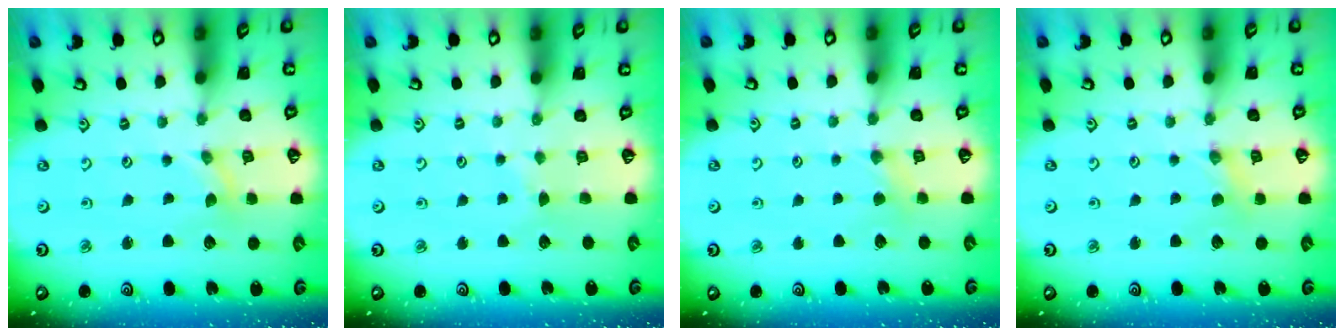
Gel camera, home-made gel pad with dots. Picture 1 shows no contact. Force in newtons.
{"total": 2.2, "press": 2.2, "slide": 0.3}
{"total": 2.8, "press": 2.7, "slide": 0.5}
{"total": 0.7, "press": 0.7, "slide": 0.2}